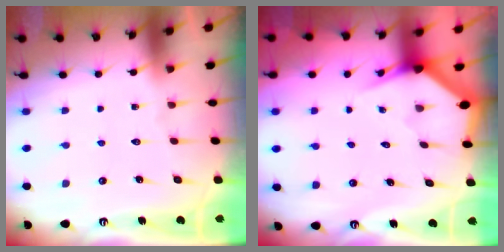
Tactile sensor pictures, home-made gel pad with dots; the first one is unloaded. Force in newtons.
{"total": 2.9, "press": 2.9, "slide": 0.2}